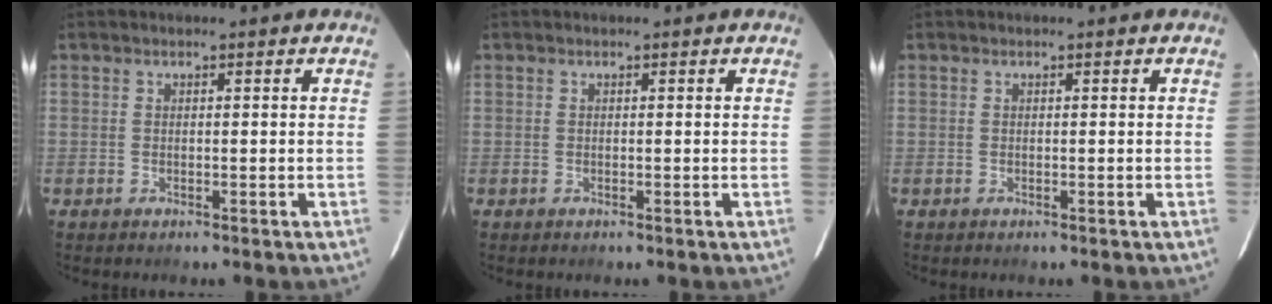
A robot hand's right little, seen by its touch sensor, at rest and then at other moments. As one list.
[{"total": 0.0}, {"total": 0.0}]